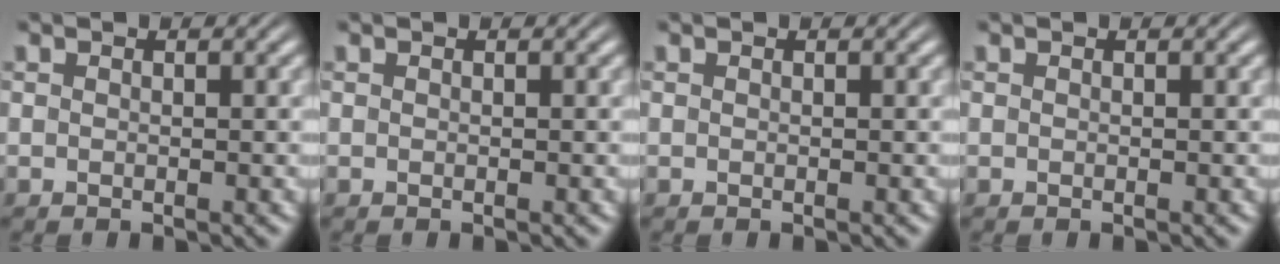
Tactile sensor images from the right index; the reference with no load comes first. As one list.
[{"total": 0.0}, {"total": 0.0}, {"total": 0.0}]